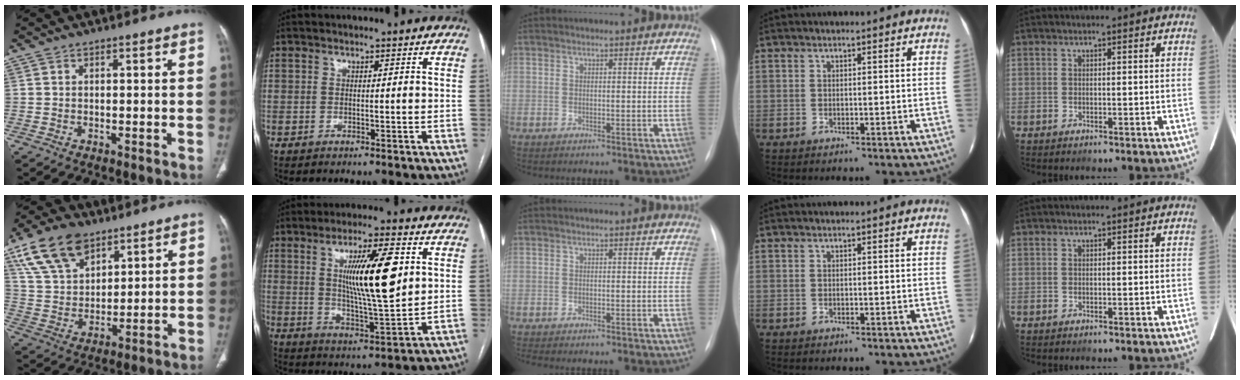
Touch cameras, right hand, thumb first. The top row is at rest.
{"thumb": {"total": 14.7, "force": [9.0, 8.4, 8.1], "torque": [-0.132, -0.022, 0.175]}, "index": {"total": 13.6, "force": [3.5, 1.8, 13.1], "torque": [-0.227, -0.004, 0.062]}, "middle": {"total": 1.6, "force": [-1.3, 0.3, 0.8], "torque": [-0.010, -0.005, -0.014]}}